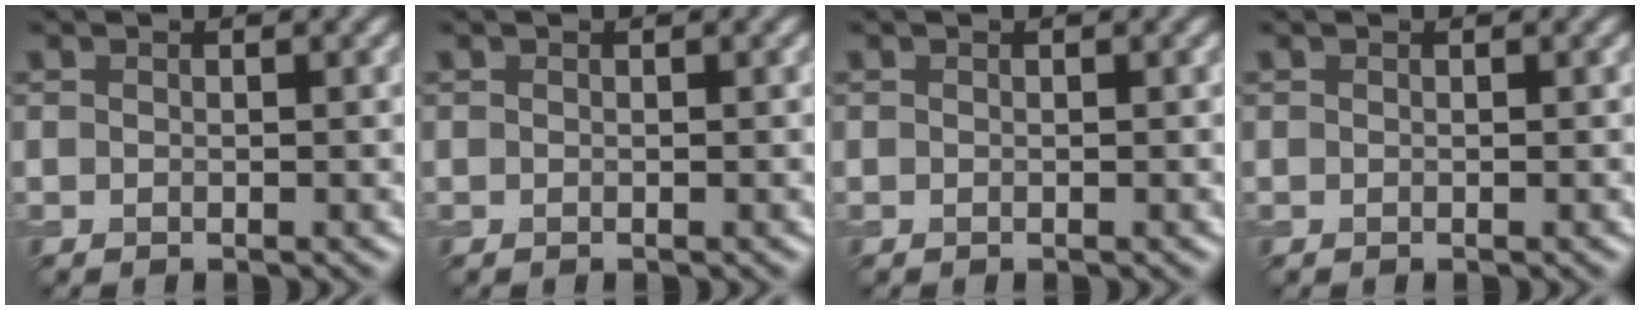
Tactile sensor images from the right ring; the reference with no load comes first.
{"total": 0.0}
{"total": 0.0}
{"total": 0.0}